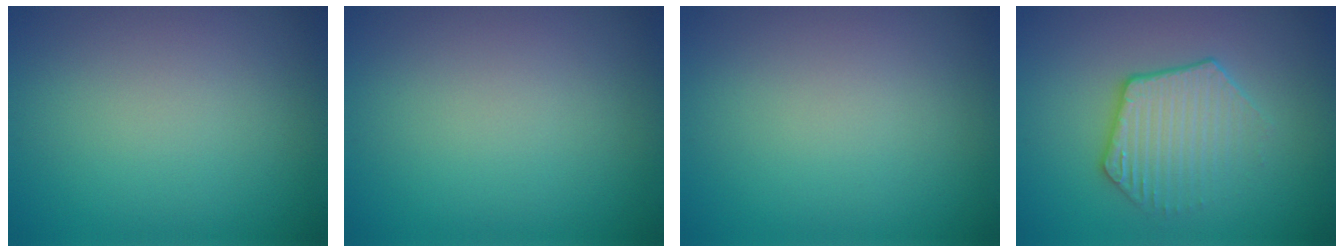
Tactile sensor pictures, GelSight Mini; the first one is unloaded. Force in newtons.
{"total": 0.0}
{"total": 0.0}
{"total": 3.6, "press": 3.2, "slide": 1.6}